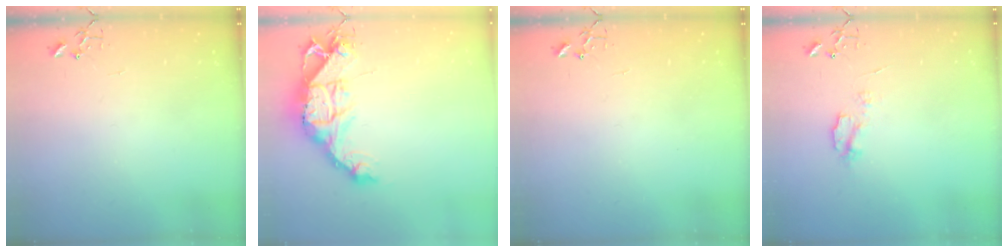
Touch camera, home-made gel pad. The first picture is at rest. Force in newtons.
{"total": 18.1, "press": 18.0, "slide": 2.0}
{"total": 0.0}
{"total": 5.1, "press": 5.0, "slide": 0.7}